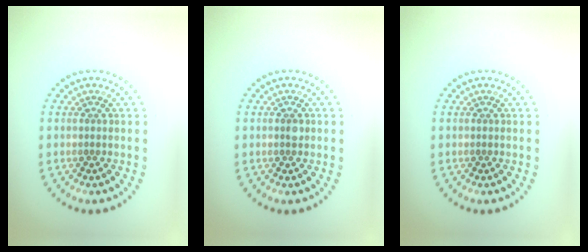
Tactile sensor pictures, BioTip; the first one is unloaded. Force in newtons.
{"total": 0.9, "press": 0.9, "slide": 0.0}
{"total": 0.0}